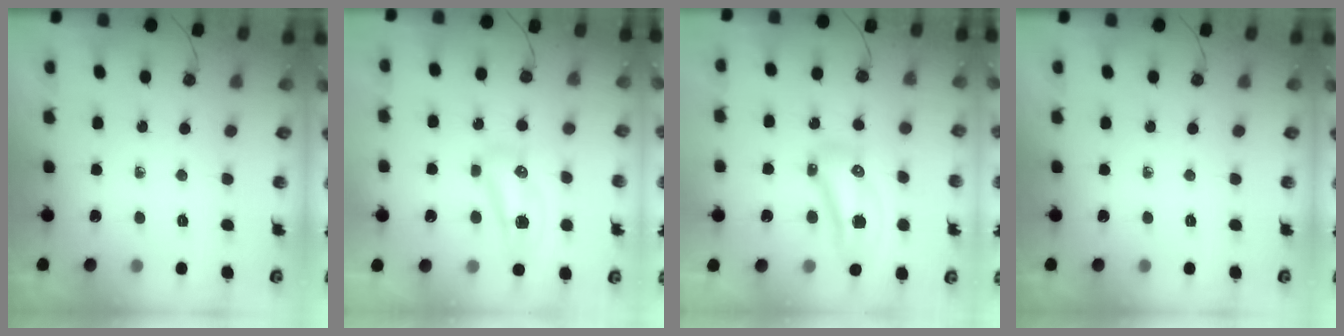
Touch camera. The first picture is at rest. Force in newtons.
{"total": 13.9, "press": 10.7, "slide": 8.8}
{"total": 10.3, "press": 10.2, "slide": 1.2}
{"total": 0.0}